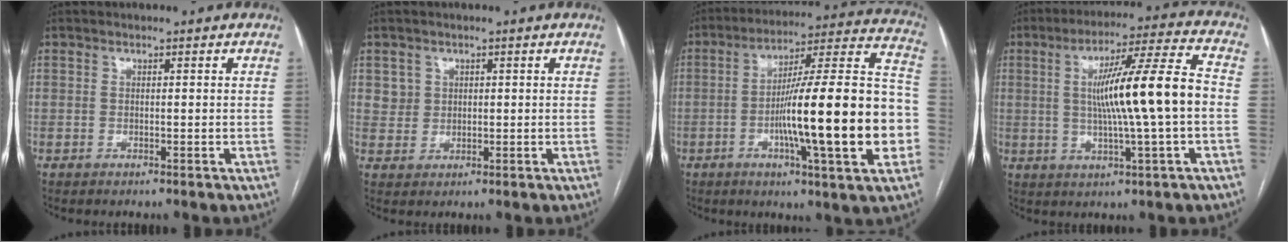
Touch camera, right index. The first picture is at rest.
{"total": 2.7, "force": [1.1, 2.5, 0.2], "torque": [0.007, 0.003, 0.018]}
{"total": 23.6, "force": [-5.0, 1.3, 23.0], "torque": [-0.299, 0.012, -0.079]}
{"total": 14.2, "force": [-0.1, -0.4, 14.2], "torque": [-0.234, 0.012, 0.000]}